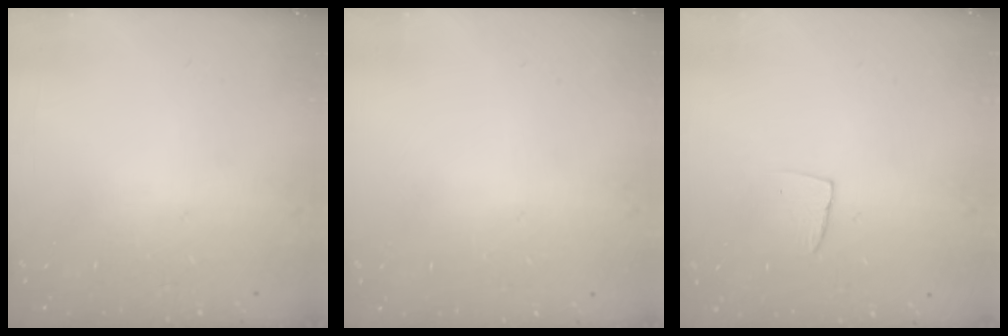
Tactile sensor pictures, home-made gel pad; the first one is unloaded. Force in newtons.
{"total": 0.0}
{"total": 4.9, "press": 4.8, "slide": 0.4}